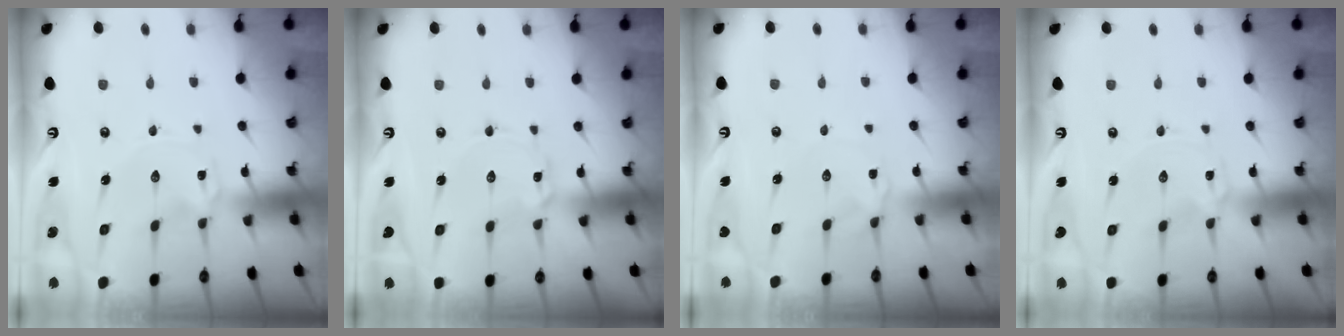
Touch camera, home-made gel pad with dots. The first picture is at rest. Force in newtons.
{"total": 2.2, "press": 2.2, "slide": 0.2}
{"total": 2.0, "press": 1.9, "slide": 0.3}
{"total": 0.0}